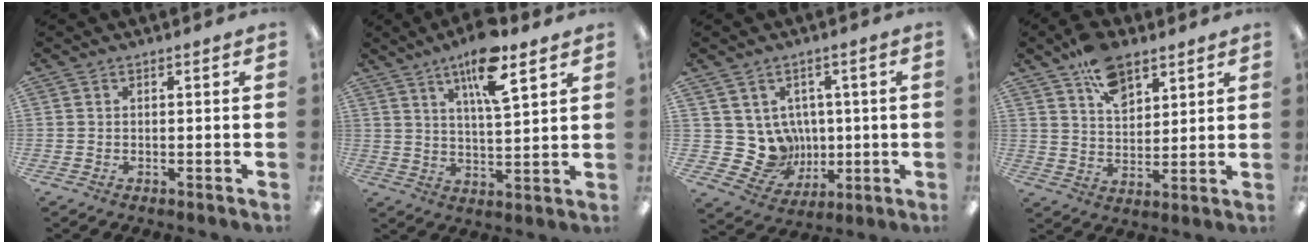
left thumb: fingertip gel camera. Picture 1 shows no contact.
{"total": 12.4, "force": [7.8, 3.4, 9.0], "torque": [-0.143, -0.036, 0.127]}
{"total": 9.4, "force": [1.7, 8.9, 2.5], "torque": [-0.074, -0.020, 0.046]}
{"total": 10.6, "force": [7.1, 5.8, 5.5], "torque": [-0.086, -0.032, 0.128]}